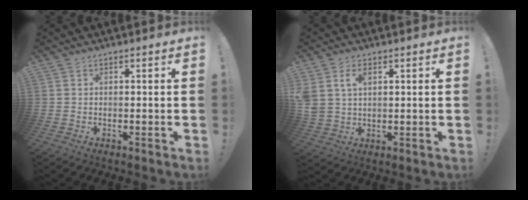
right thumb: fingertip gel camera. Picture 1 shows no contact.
{"total": 6.1, "force": [2.5, 4.1, 3.7], "torque": [-0.078, 0.000, 0.049]}